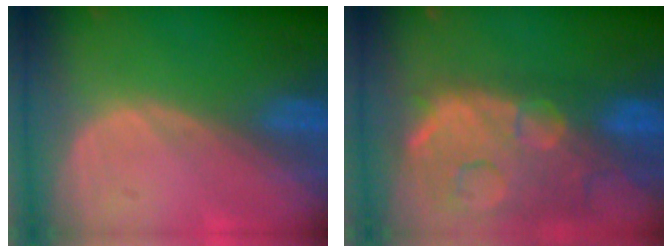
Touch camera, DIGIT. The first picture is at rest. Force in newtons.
{"total": 14.8, "press": 12.1, "slide": 8.6}